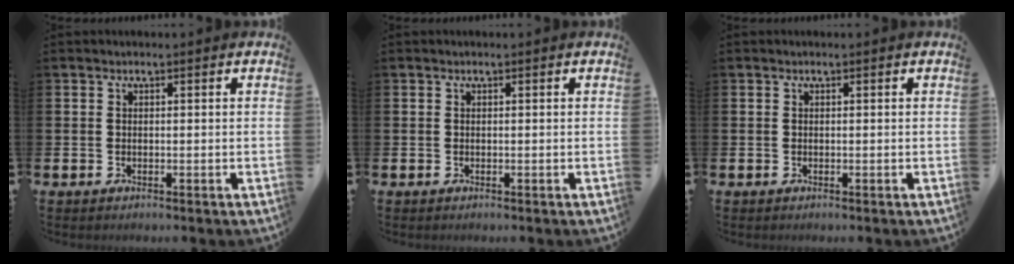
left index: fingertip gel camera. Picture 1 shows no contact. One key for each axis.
{"total": 0.0}
{"total": 0.0}